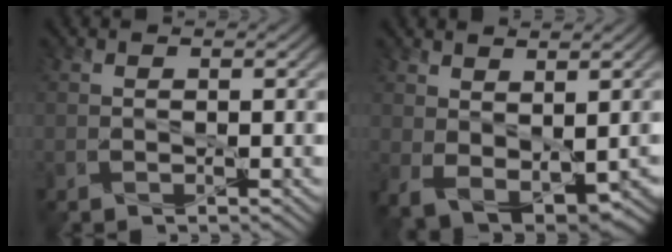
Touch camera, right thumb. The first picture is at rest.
{"total": 5.7, "force": [0.7, 3.4, 4.5], "torque": [-0.093, -0.026, 0.029]}